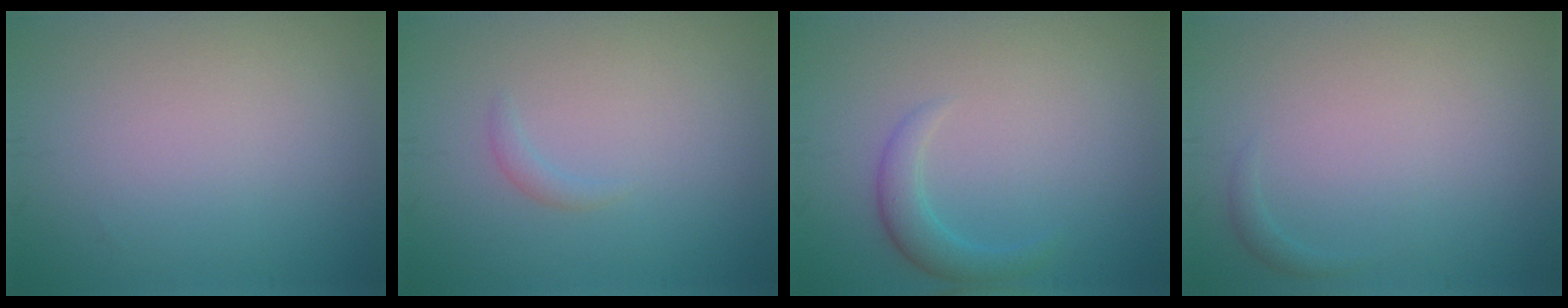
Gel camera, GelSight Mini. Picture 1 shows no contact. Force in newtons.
{"total": 0.8, "press": 0.8, "slide": 0.1}
{"total": 2.2, "press": 2.2, "slide": 0.2}
{"total": 0.6, "press": 0.6, "slide": 0.1}